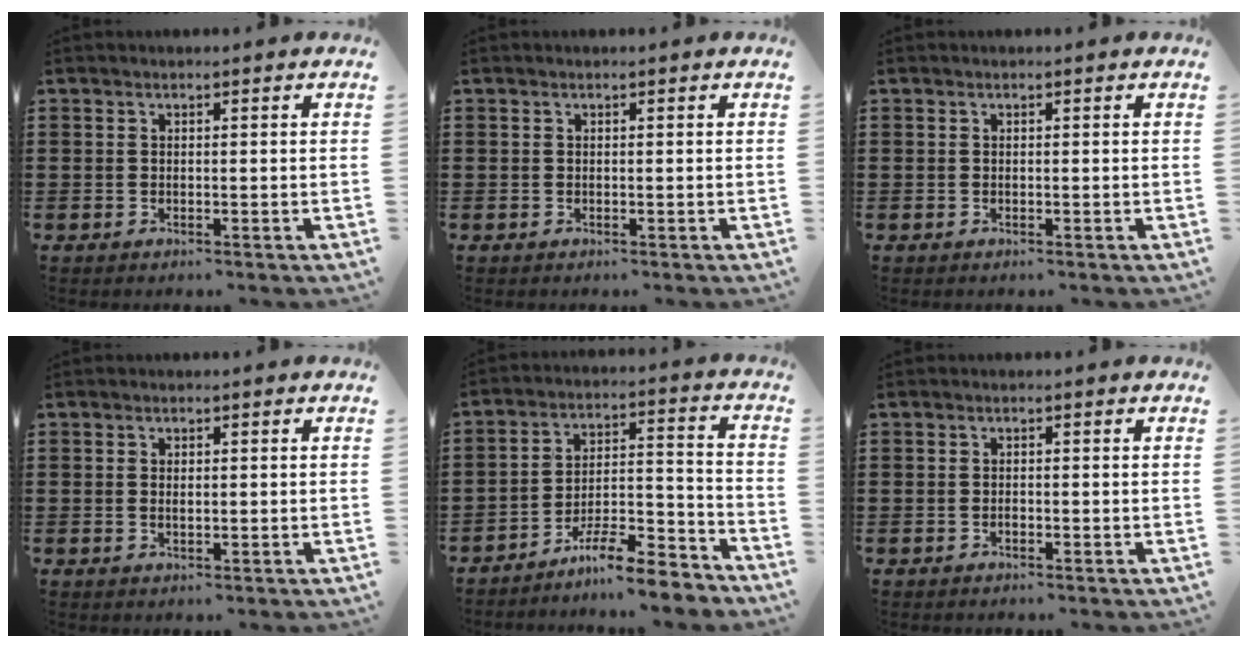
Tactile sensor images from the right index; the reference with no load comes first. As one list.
[{"total": 0.0}, {"total": 0.0}, {"total": 1.0, "force": [0.1, 0.5, 0.8], "torque": [-0.018, 0.003, 0.001]}, {"total": 9.0, "force": [-8.2, 0.9, 3.7], "torque": [-0.053, 0.022, -0.155]}, {"total": 0.6, "force": [-0.4, 0.3, 0.4], "torque": [-0.010, -0.003, -0.006]}]